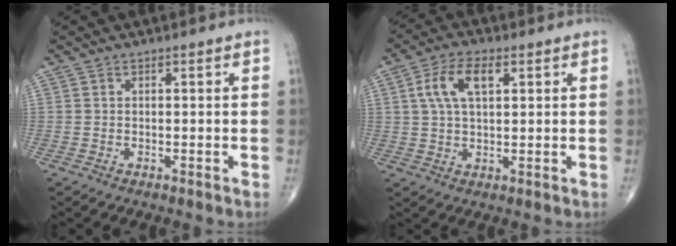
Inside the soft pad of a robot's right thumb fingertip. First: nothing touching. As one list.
[{"total": 7.9, "force": [2.6, 3.8, 6.5], "torque": [-0.128, 0.008, 0.048]}]